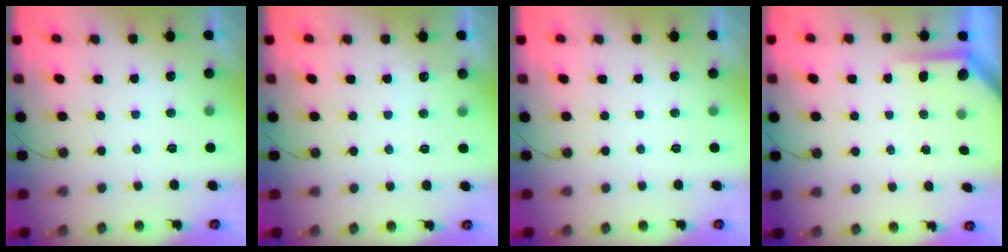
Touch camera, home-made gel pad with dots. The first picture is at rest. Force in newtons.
{"total": 3.6, "press": 3.6, "slide": 0.5}
{"total": 0.0}
{"total": 3.2, "press": 3.2, "slide": 0.4}